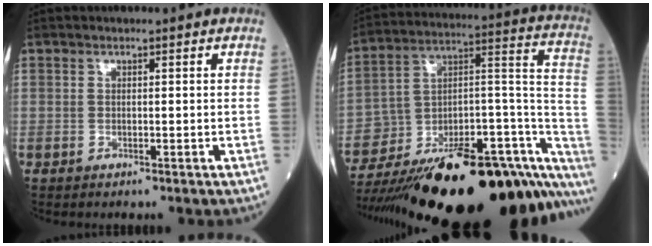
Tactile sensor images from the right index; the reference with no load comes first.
{"total": 34.8, "force": [-25.2, 8.5, 22.4], "torque": [-0.257, -0.002, -0.367]}